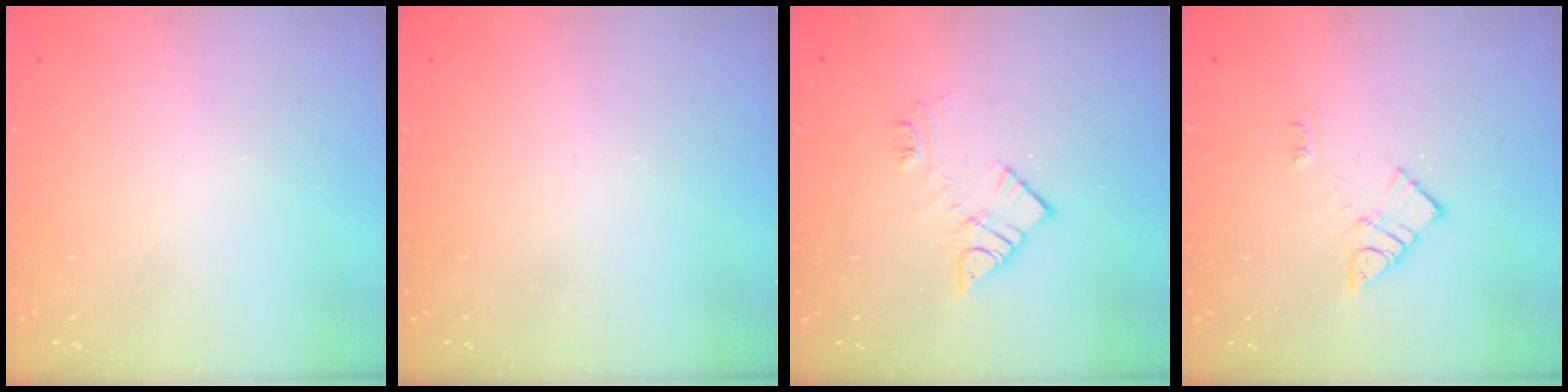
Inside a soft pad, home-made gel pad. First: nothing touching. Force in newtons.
{"total": 0.0}
{"total": 10.1, "press": 10.1, "slide": 0.6}
{"total": 8.5, "press": 8.5, "slide": 0.6}